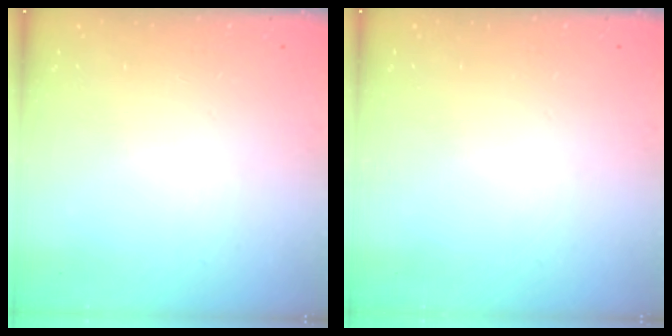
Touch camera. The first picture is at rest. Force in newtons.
{"total": 0.0}